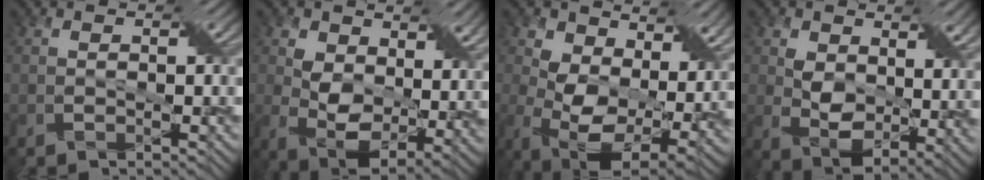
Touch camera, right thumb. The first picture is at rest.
{"total": 9.0, "force": [3.5, 5.8, 6.0], "torque": [-0.137, -0.014, 0.066]}
{"total": 12.6, "force": [3.4, 8.0, 9.1], "torque": [-0.194, -0.028, 0.070]}
{"total": 7.2, "force": [2.7, 4.5, 4.9], "torque": [-0.103, -0.016, 0.051]}